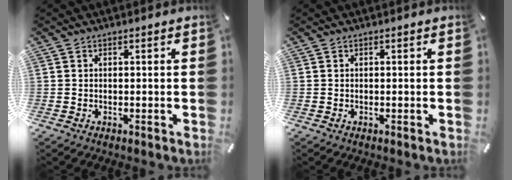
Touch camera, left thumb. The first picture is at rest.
{"total": 0.0}